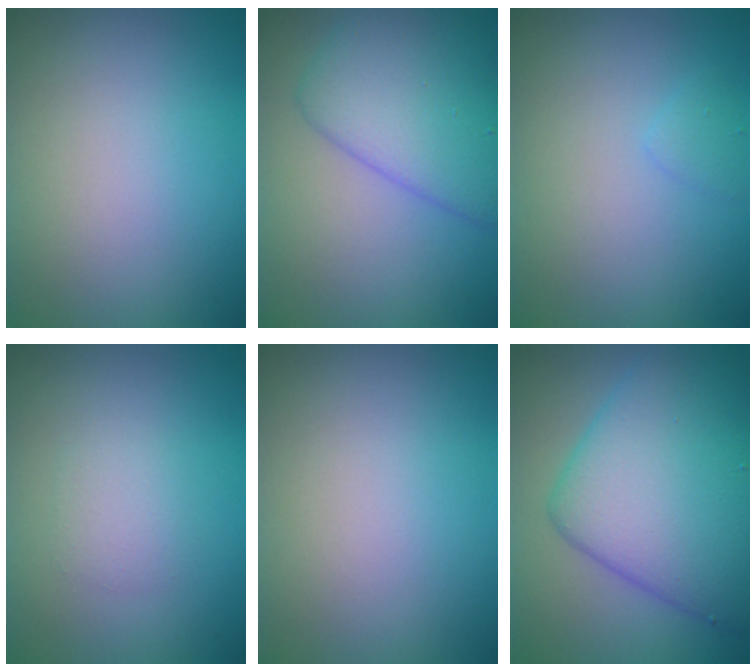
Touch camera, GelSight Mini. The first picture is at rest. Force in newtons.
{"total": 6.5, "press": 6.5, "slide": 0.1}
{"total": 0.9, "press": 0.9, "slide": 0.0}
{"total": 1.5, "press": 1.5, "slide": 0.1}
{"total": 0.0}
{"total": 10.4, "press": 10.4, "slide": 0.4}